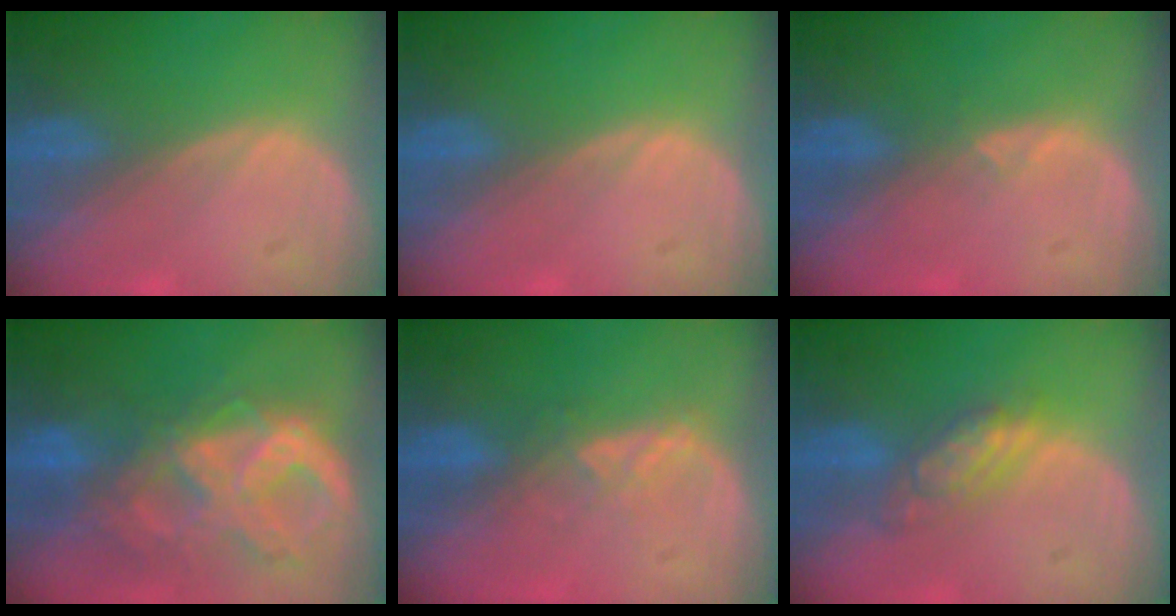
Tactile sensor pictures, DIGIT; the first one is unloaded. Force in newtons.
{"total": 0.0}
{"total": 0.9, "press": 0.9, "slide": 0.3}
{"total": 10.6, "press": 8.9, "slide": 5.7}
{"total": 2.9, "press": 2.8, "slide": 0.7}
{"total": 5.5, "press": 4.7, "slide": 2.7}